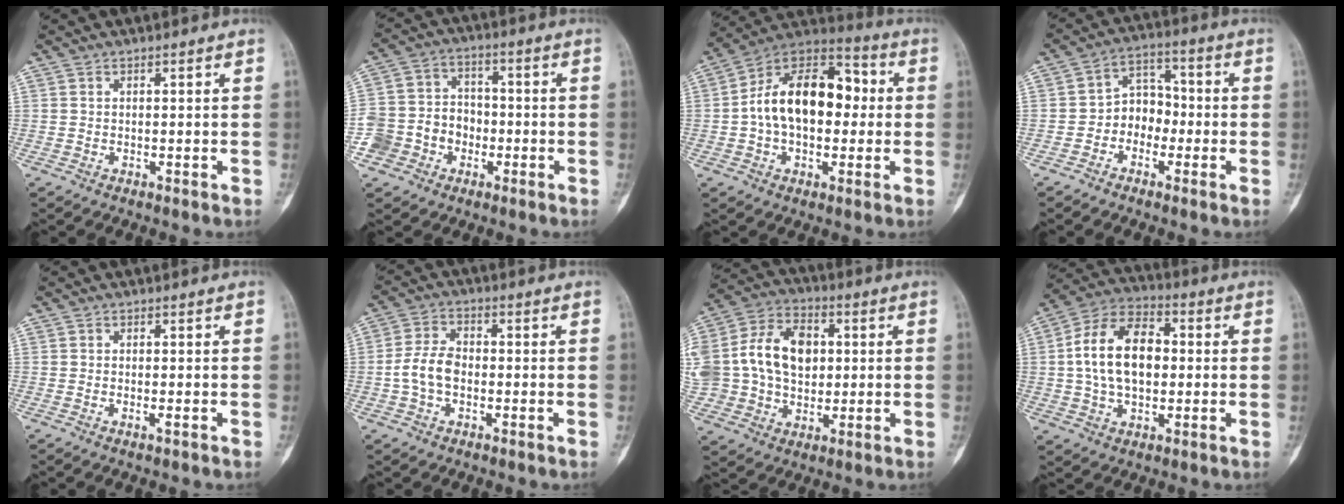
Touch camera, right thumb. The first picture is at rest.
{"total": 11.1, "force": [-3.9, 9.8, 3.6], "torque": [-0.037, 0.045, -0.067]}
{"total": 18.7, "force": [0.6, 11.8, 14.5], "torque": [-0.203, 0.040, -0.001]}
{"total": 7.0, "force": [-1.9, 5.7, 3.6], "torque": [-0.019, 0.036, -0.048]}
{"total": 0.8, "force": [-0.4, 0.1, 0.6], "torque": [-0.008, -0.003, -0.009]}
{"total": 6.5, "force": [-1.2, 4.3, 4.7], "torque": [-0.087, 0.020, -0.031]}
{"total": 22.8, "force": [2.6, 17.0, 14.9], "torque": [-0.313, 0.035, 0.059]}
{"total": 15.2, "force": [0.9, 9.5, 11.8], "torque": [-0.197, 0.025, 0.008]}